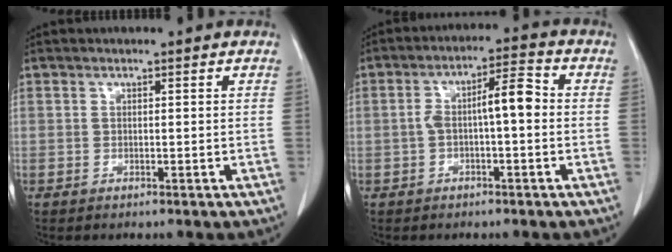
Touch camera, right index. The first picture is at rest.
{"total": 6.5, "force": [-0.4, 1.5, 6.3], "torque": [-0.113, 0.030, -0.006]}